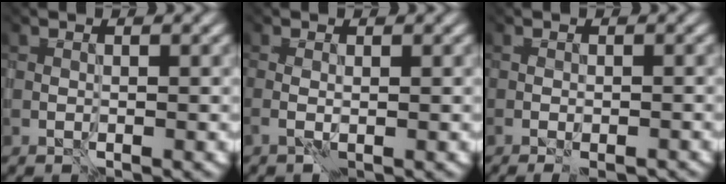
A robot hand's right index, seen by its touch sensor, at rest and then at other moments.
{"total": 0.7, "force": [-0.2, 0.1, 0.6], "torque": [-0.021, -0.001, -0.005]}
{"total": 2.0, "force": [-1.2, 0.9, 1.2], "torque": [-0.010, 0.000, -0.008]}